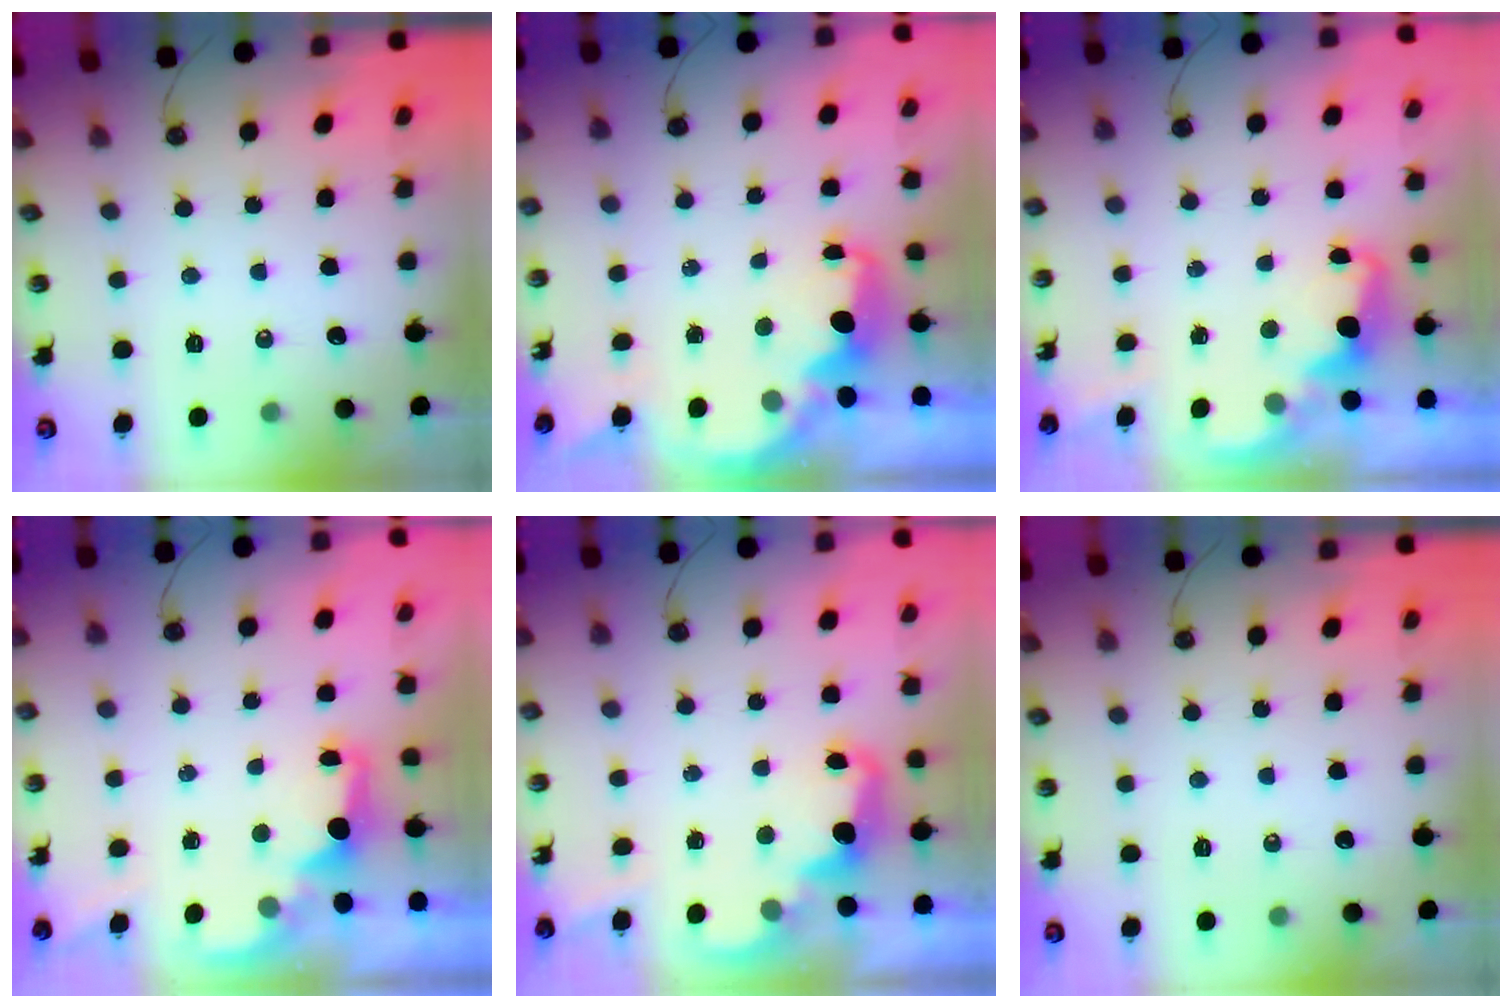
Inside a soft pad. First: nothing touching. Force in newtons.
{"total": 4.4, "press": 4.3, "slide": 0.6}
{"total": 2.5, "press": 2.4, "slide": 0.5}
{"total": 1.9, "press": 1.7, "slide": 0.7}
{"total": 3.3, "press": 3.2, "slide": 0.7}
{"total": 0.0}